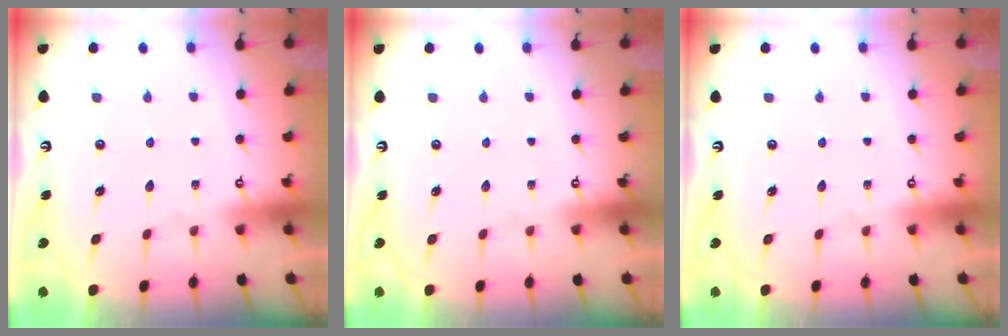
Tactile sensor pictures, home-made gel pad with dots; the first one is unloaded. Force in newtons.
{"total": 0.0}
{"total": 0.0}